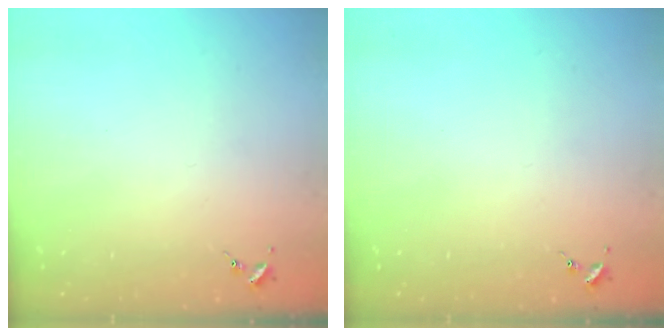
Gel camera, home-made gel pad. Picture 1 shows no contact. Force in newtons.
{"total": 0.0}